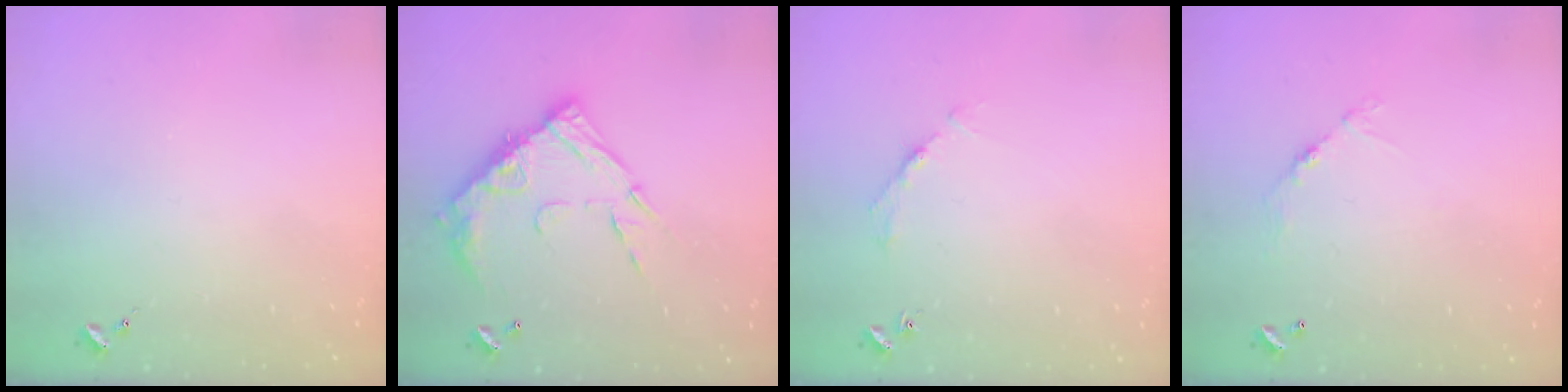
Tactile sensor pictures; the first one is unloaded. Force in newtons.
{"total": 16.0, "press": 15.9, "slide": 1.4}
{"total": 2.7, "press": 2.7, "slide": 0.4}
{"total": 6.7, "press": 6.7, "slide": 0.5}